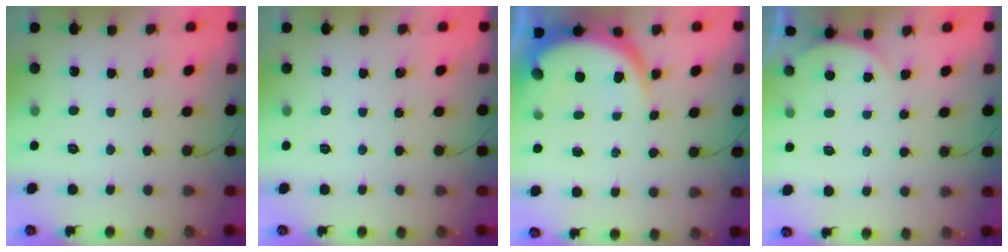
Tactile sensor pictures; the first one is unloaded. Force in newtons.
{"total": 0.0}
{"total": 9.2, "press": 9.2, "slide": 0.8}
{"total": 2.3, "press": 2.3, "slide": 0.5}